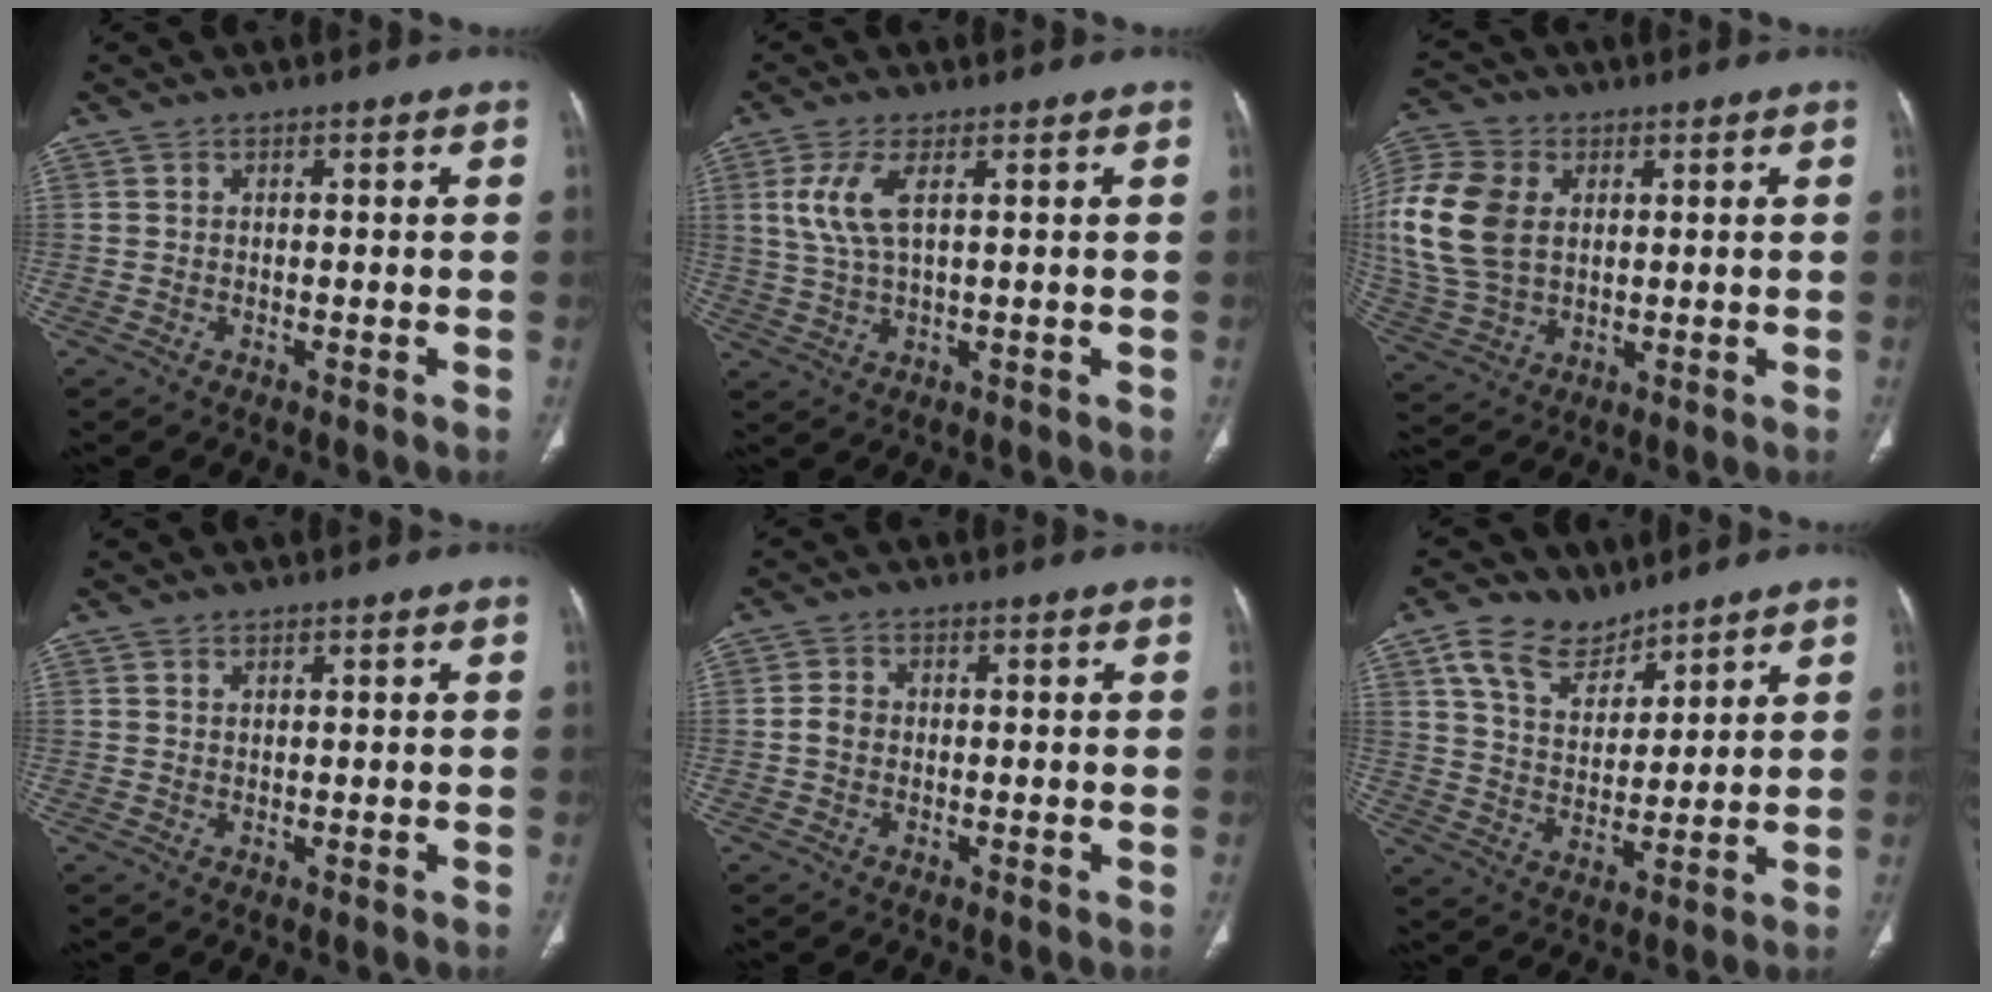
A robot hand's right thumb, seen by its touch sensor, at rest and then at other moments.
{"total": 6.7, "force": [2.1, 2.1, 6.0], "torque": [-0.151, -0.005, 0.051]}
{"total": 17.6, "force": [2.9, 12.4, 12.2], "torque": [-0.281, -0.001, 0.061]}
{"total": 0.5, "force": [0.5, 0.2, 0.0], "torque": [-0.001, -0.004, 0.008]}
{"total": 2.1, "force": [-0.3, 1.7, 1.2], "torque": [-0.019, 0.007, -0.007]}
{"total": 9.7, "force": [6.9, 5.7, 3.8], "torque": [-0.051, -0.035, 0.137]}